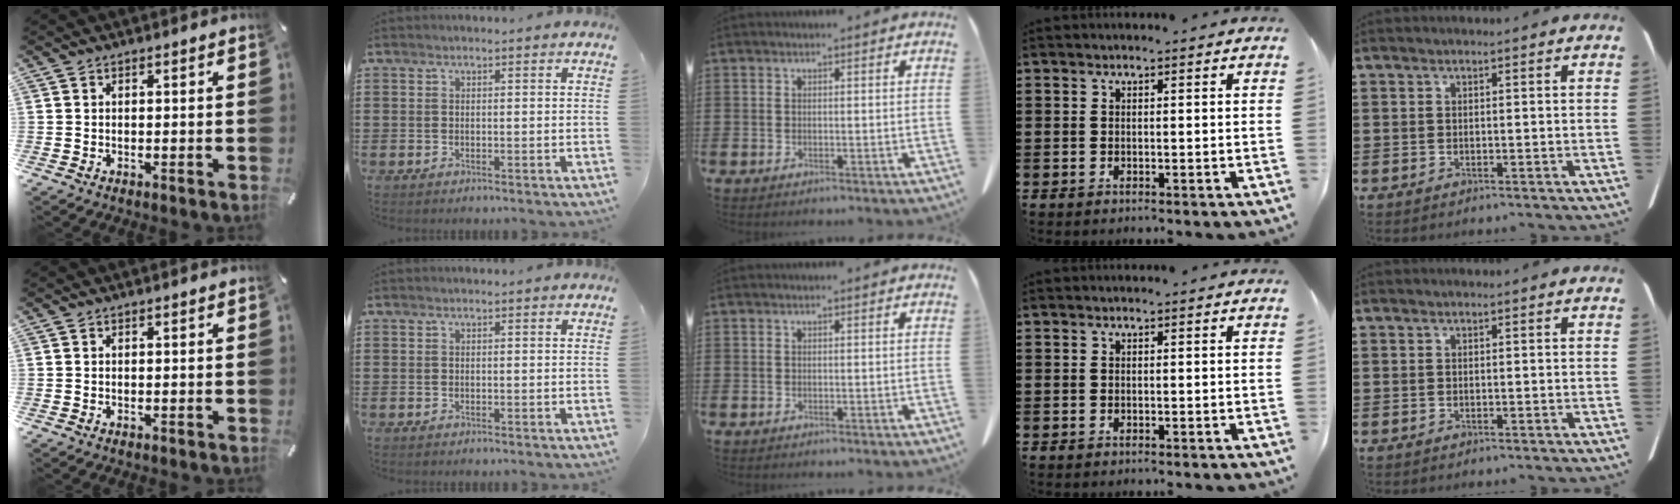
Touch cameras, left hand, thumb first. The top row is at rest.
{}